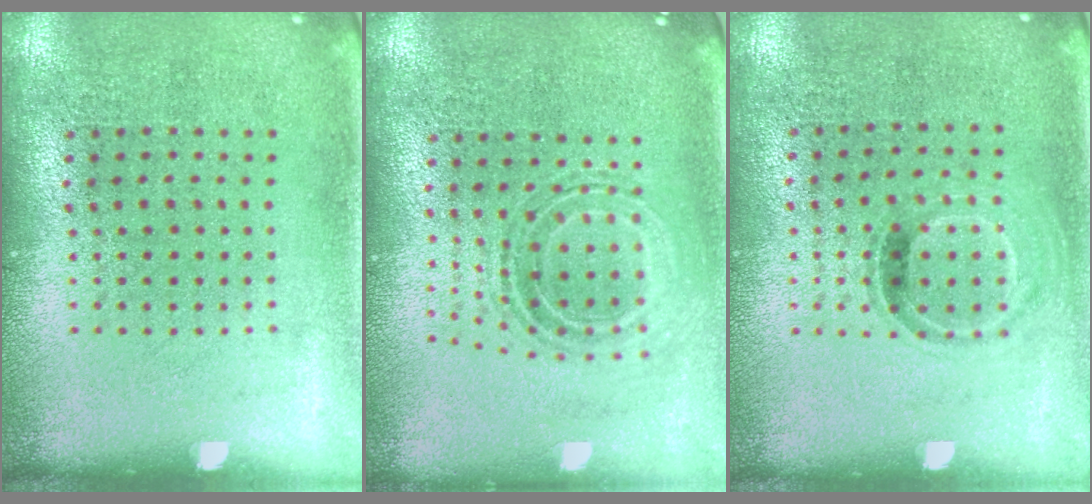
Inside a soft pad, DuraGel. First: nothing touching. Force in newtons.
{"total": 0.8, "press": 0.8, "slide": 0.1}
{"total": 0.8, "press": 0.7, "slide": 0.4}